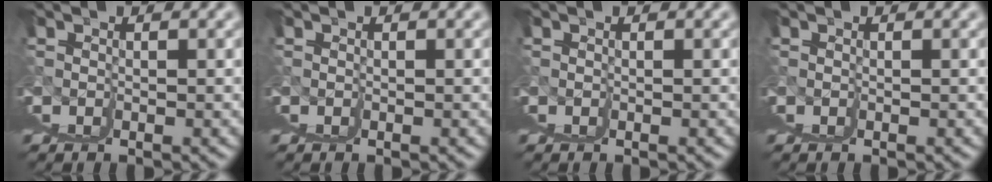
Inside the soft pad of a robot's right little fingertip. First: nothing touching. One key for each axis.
{"total": 0.0}
{"total": 0.0}
{"total": 0.0}